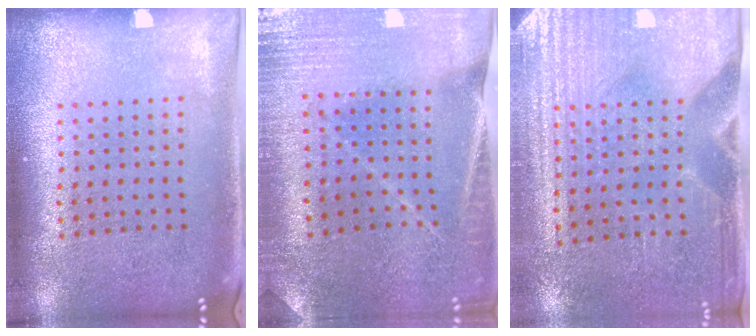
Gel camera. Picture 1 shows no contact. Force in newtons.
{"total": 1.2, "press": 1.2, "slide": 0.1}
{"total": 3.2, "press": 2.9, "slide": 1.3}